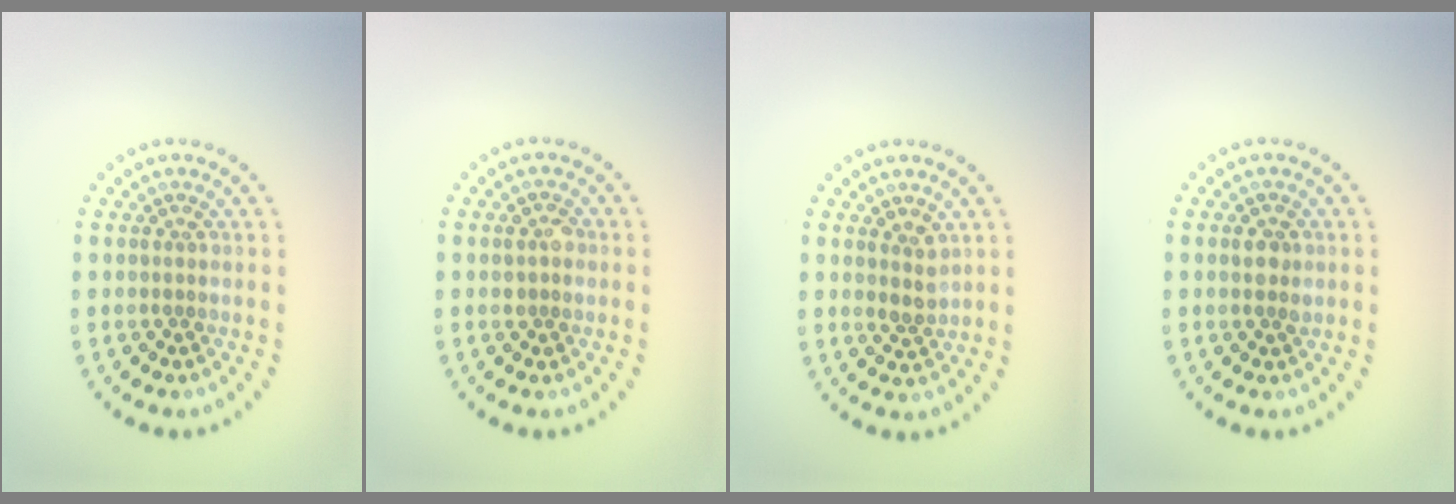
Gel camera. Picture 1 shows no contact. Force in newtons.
{"total": 1.6, "press": 1.5, "slide": 0.3}
{"total": 1.8, "press": 1.5, "slide": 1.0}
{"total": 1.3, "press": 1.3, "slide": 0.3}